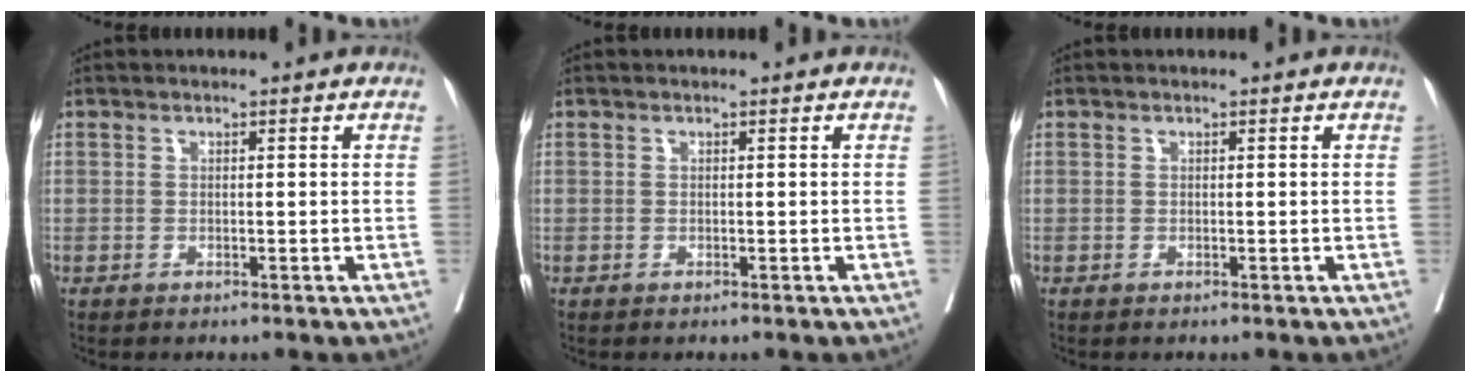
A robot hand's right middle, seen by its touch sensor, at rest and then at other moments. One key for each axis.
{"total": 0.0}
{"total": 0.0}